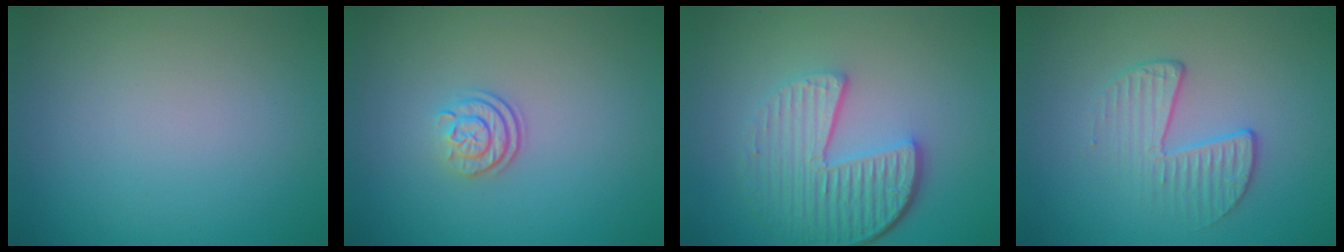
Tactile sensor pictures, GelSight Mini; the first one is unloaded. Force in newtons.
{"total": 2.4, "press": 1.8, "slide": 1.6}
{"total": 5.8, "press": 4.1, "slide": 4.0}
{"total": 2.4, "press": 1.7, "slide": 1.8}